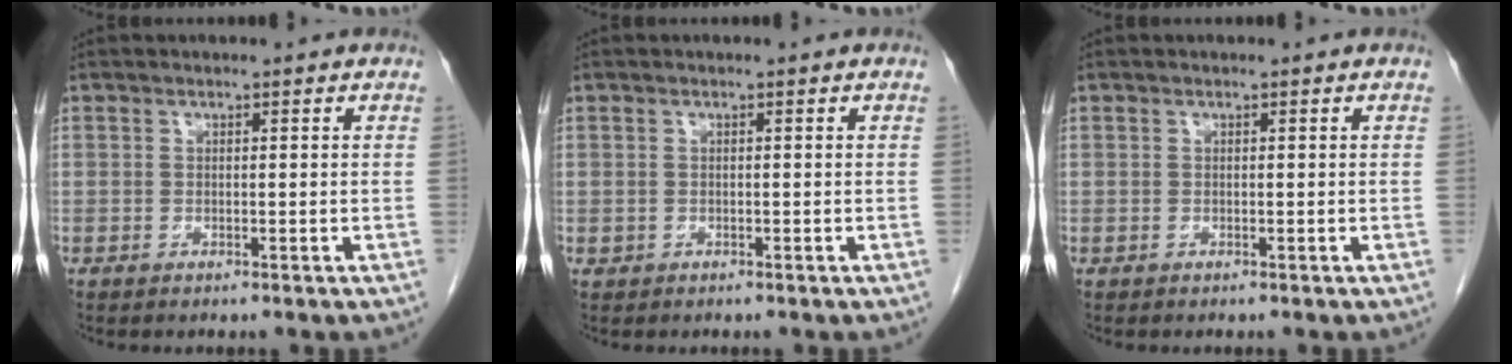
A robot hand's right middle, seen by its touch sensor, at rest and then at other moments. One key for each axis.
{"total": 0.5, "fx": -0.2, "fy": 0.5, "fz": 0.1, "tx": -0.002, "ty": 0.004, "tz": -0.002}
{"total": 0.0}